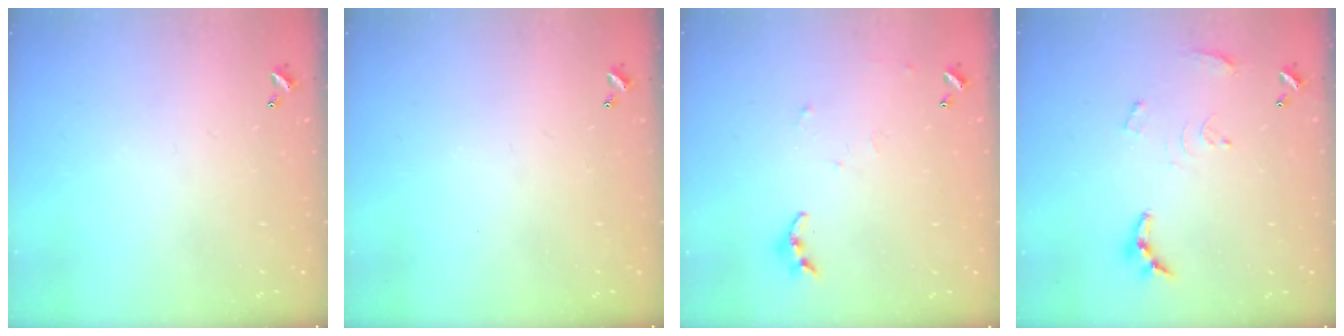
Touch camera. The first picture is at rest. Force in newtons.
{"total": 0.0}
{"total": 4.7, "press": 4.7, "slide": 0.5}
{"total": 8.7, "press": 8.7, "slide": 0.5}